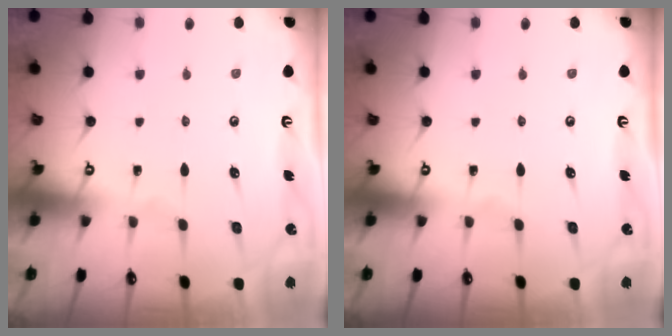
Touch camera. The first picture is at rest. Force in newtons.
{"total": 0.0}